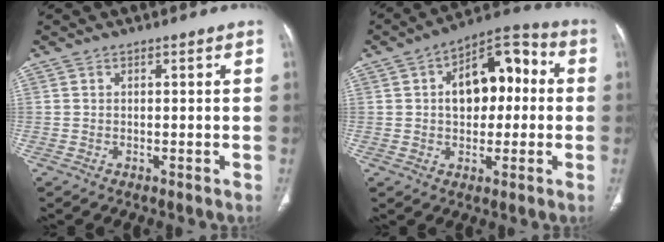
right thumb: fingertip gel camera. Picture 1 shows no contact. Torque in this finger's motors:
{"motor_torque": [1.64, 1.53, 1.00, 0.28, 0.08]}